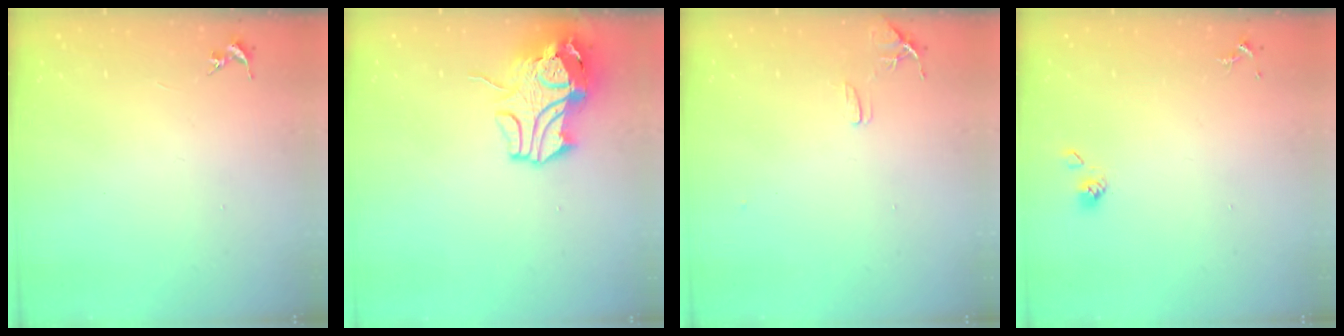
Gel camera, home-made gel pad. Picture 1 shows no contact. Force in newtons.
{"total": 13.3, "press": 13.1, "slide": 2.0}
{"total": 7.7, "press": 7.7, "slide": 0.7}
{"total": 3.6, "press": 3.4, "slide": 1.3}